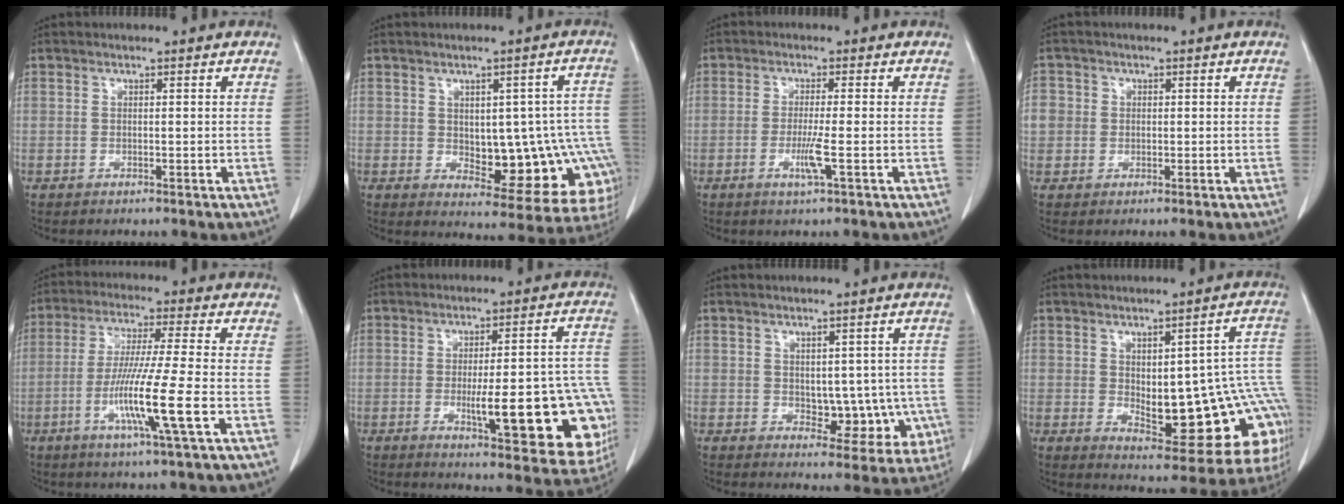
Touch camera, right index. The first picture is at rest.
{"total": 15.0, "force": [-2.2, 7.4, 12.8], "torque": [-0.107, 0.028, -0.005]}
{"total": 3.6, "force": [-1.2, -0.4, 3.4], "torque": [-0.069, -0.008, -0.024]}
{"total": 3.7, "force": [0.1, 3.6, 0.8], "torque": [-0.011, 0.012, 0.002]}
{"total": 11.2, "force": [-3.5, -1.1, 10.5], "torque": [-0.204, -0.020, -0.068]}
{"total": 19.9, "force": [-5.0, 4.4, 18.8], "torque": [-0.145, 0.022, -0.041]}
{"total": 7.5, "force": [-0.9, 4.8, 5.7], "torque": [-0.047, 0.011, 0.005]}
{"total": 19.2, "force": [-2.1, 6.9, 17.8], "torque": [-0.150, 0.030, 0.002]}